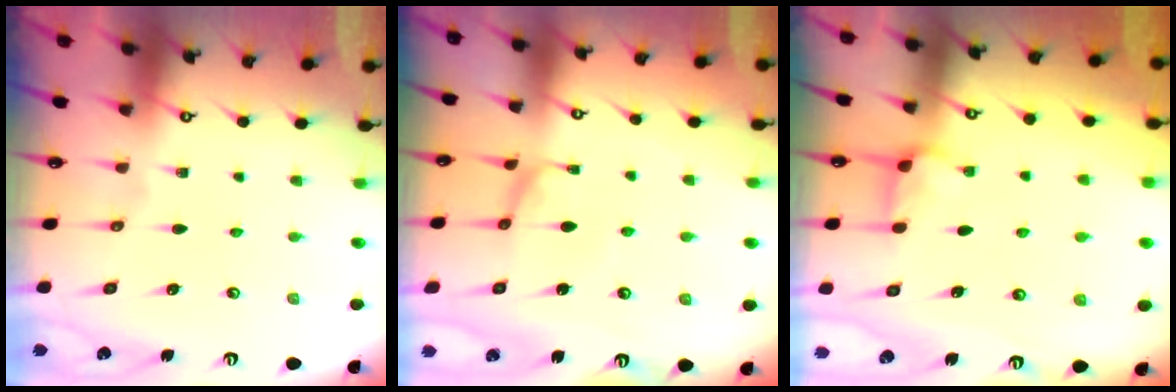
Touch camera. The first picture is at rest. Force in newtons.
{"total": 1.1, "press": 1.0, "slide": 0.4}
{"total": 2.9, "press": 2.8, "slide": 0.6}